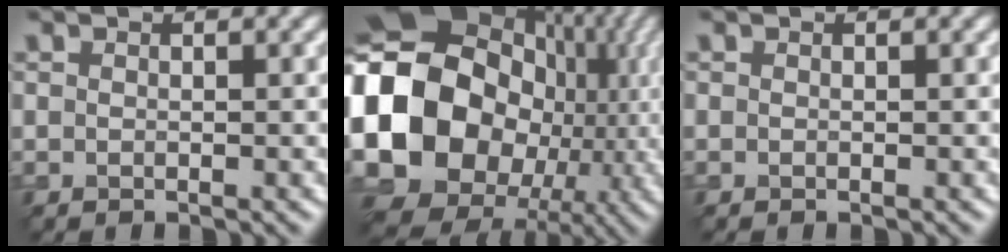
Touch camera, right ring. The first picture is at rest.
{"total": 20.5, "force": [-1.1, 17.4, 10.9], "torque": [-0.218, -0.007, -0.032]}
{"total": 0.0}